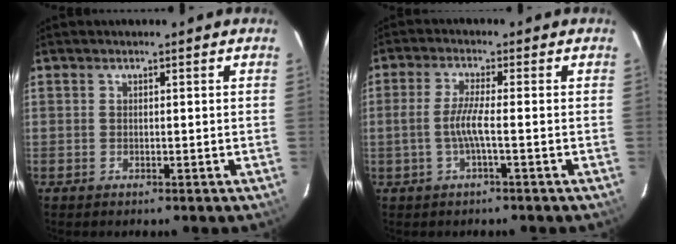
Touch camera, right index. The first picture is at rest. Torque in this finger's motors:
{"motor_torque": [0.71, -0.17, 0.38, 0.13]}